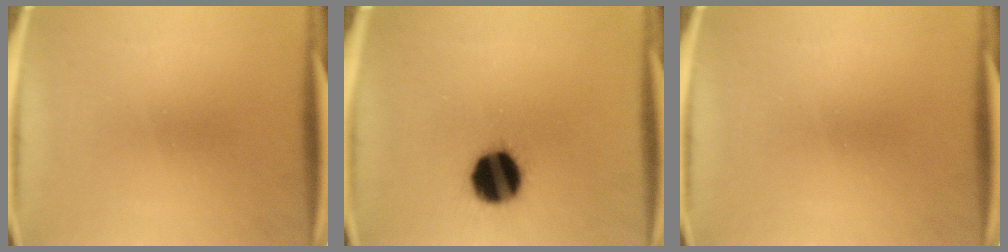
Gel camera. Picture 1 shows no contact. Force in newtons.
{"total": 15.0}
{"total": 0.0}